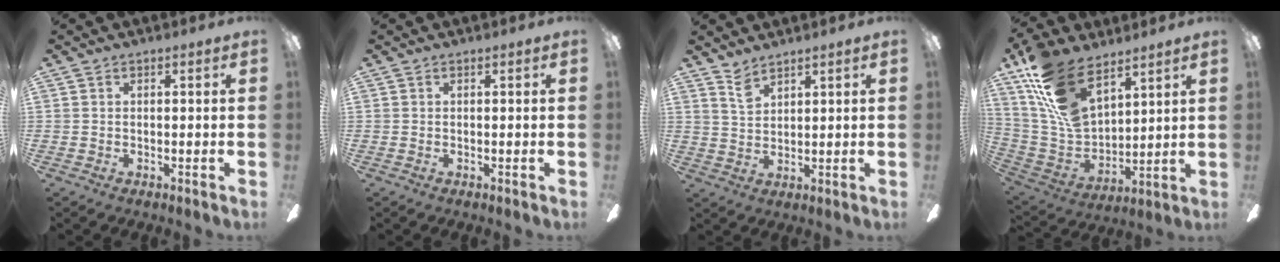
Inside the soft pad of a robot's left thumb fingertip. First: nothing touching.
{"total": 0.0}
{"total": 4.4, "force": [3.7, 1.5, 1.8], "torque": [-0.044, -0.012, 0.068]}
{"total": 19.5, "force": [12.5, 9.8, 11.3], "torque": [-0.252, -0.061, 0.232]}